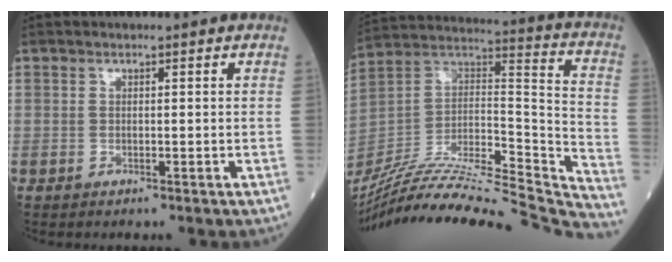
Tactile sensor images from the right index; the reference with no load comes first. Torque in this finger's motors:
{"motor_torque": [-0.64, -1.50, -0.37, -0.04]}